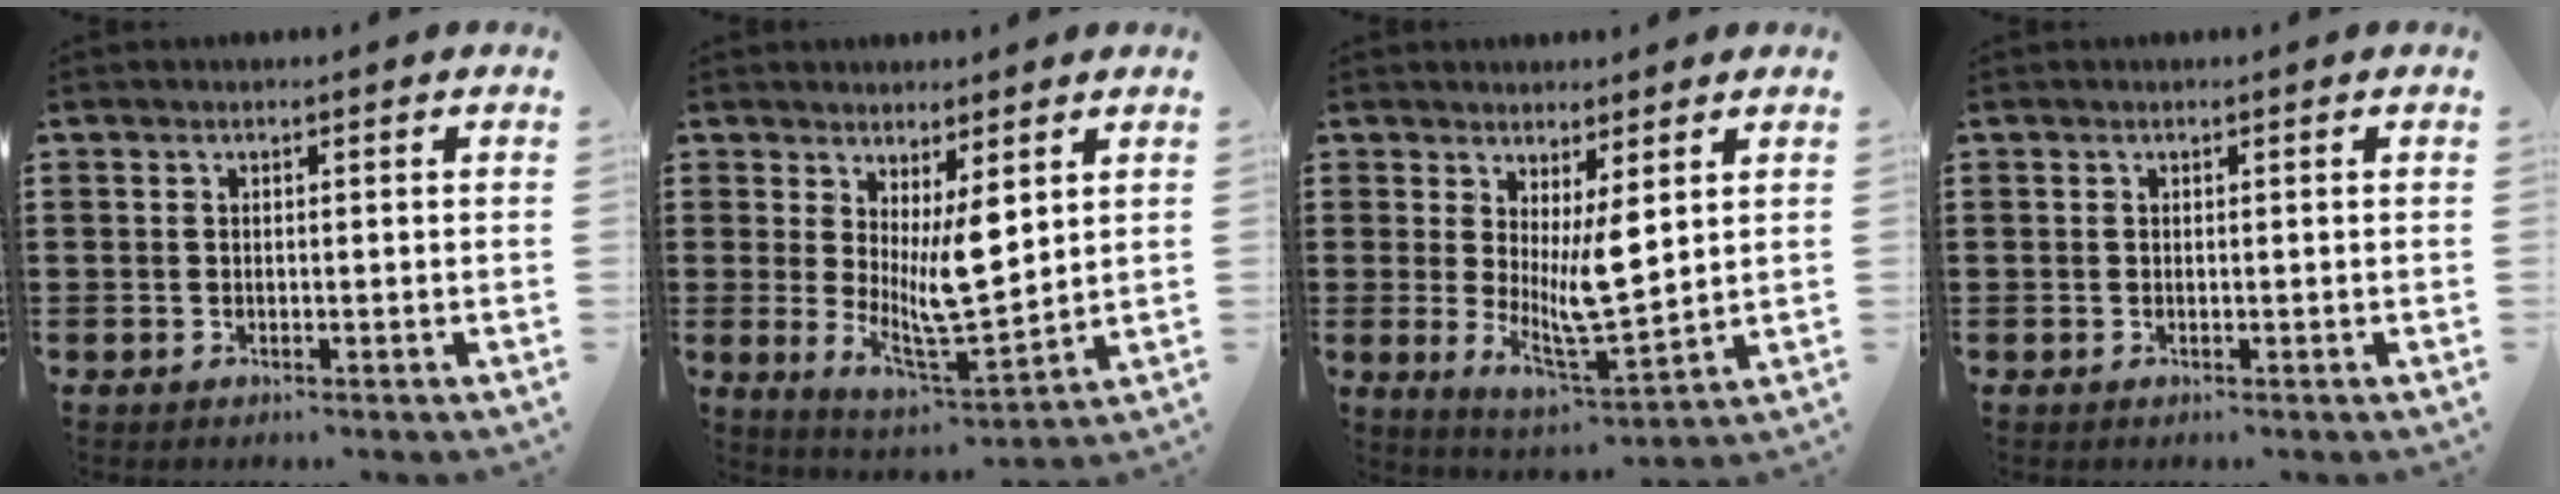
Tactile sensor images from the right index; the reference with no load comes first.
{"total": 8.0, "force": [2.9, 2.2, 7.1], "torque": [-0.127, -0.038, 0.050]}
{"total": 7.2, "force": [2.4, 1.5, 6.6], "torque": [-0.120, -0.029, 0.042]}
{"total": 0.0}